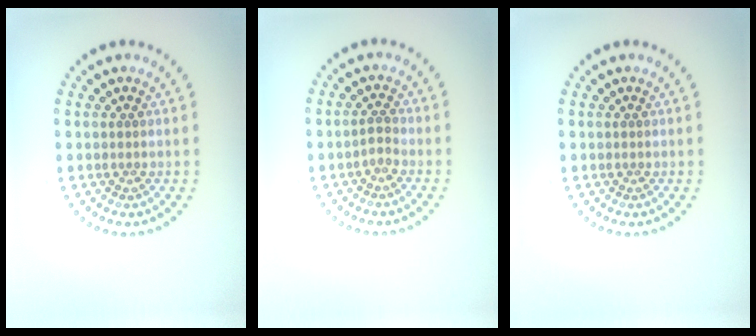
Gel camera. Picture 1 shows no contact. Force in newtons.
{"total": 0.9, "press": 0.7, "slide": 0.4}
{"total": 0.0}